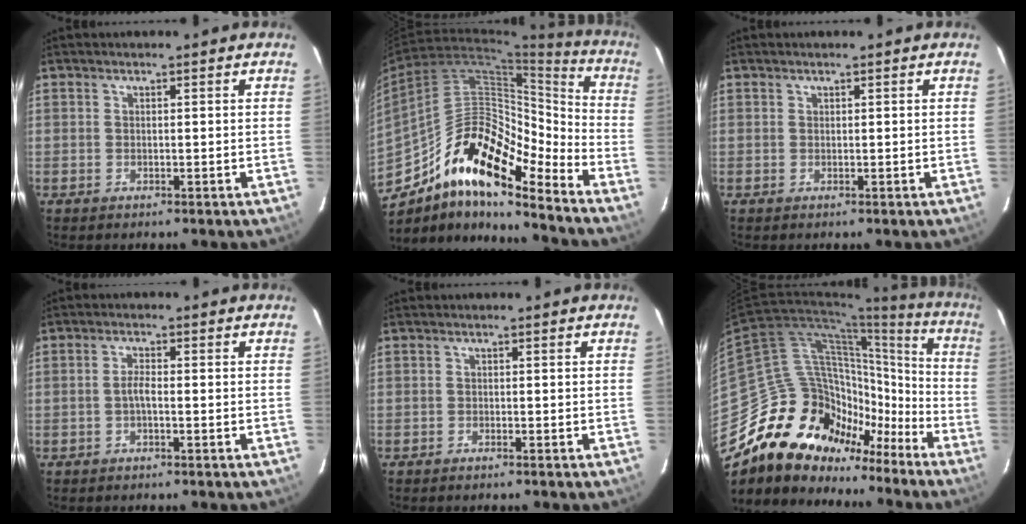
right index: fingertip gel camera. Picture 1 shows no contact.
{"total": 20.3, "force": [-14.2, 5.9, 13.2], "torque": [-0.215, 0.003, -0.264]}
{"total": 0.0}
{"total": 1.8, "force": [-0.8, 0.4, 1.6], "torque": [-0.031, 0.004, -0.018]}
{"total": 0.6, "force": [-0.6, 0.1, 0.1], "torque": [-0.002, -0.001, -0.012]}
{"total": 22.0, "force": [-15.9, 14.1, 6.0], "torque": [-0.097, 0.079, -0.255]}